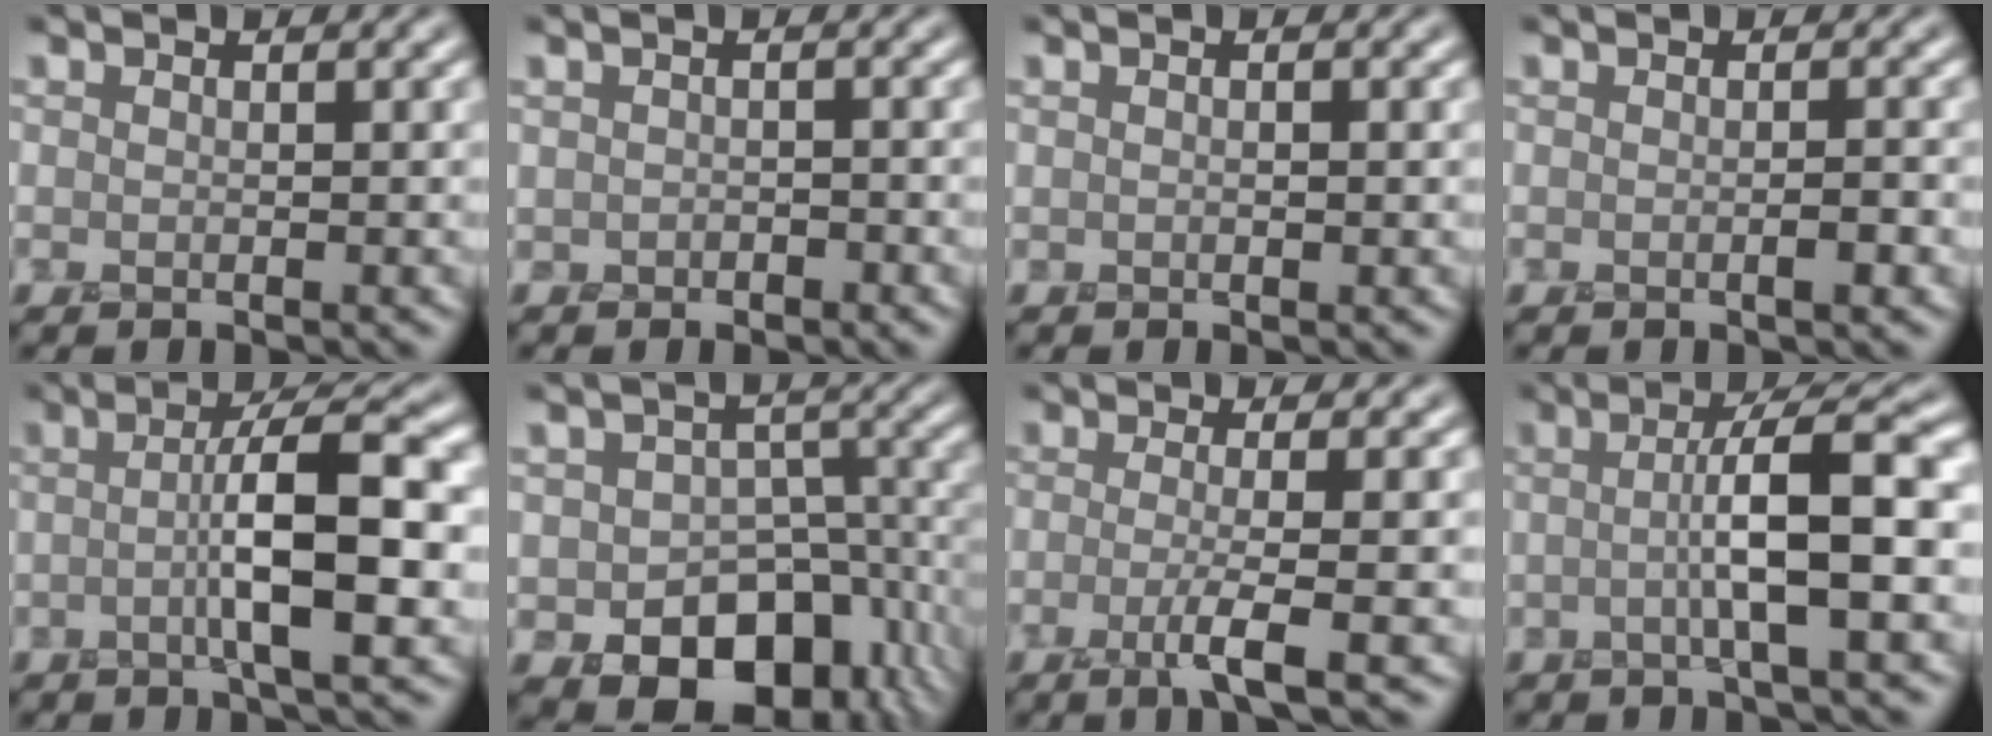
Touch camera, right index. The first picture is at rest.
{"total": 1.0, "force": [-0.4, 0.8, 0.5], "torque": [-0.008, -0.005, -0.010]}
{"total": 0.8, "force": [0.1, 0.4, 0.7], "torque": [-0.010, 0.001, 0.002]}
{"total": 1.1, "force": [-0.3, 0.1, 1.0], "torque": [-0.014, 0.001, -0.004]}
{"total": 7.0, "force": [-0.4, 1.3, 6.8], "torque": [-0.107, 0.008, -0.011]}
{"total": 11.3, "force": [-4.9, 7.6, 6.8], "torque": [-0.089, -0.022, -0.066]}
{"total": 3.9, "force": [-0.9, 0.8, 3.7], "torque": [-0.060, -0.007, -0.023]}
{"total": 6.5, "force": [0.0, 1.1, 6.4], "torque": [-0.099, 0.011, -0.004]}